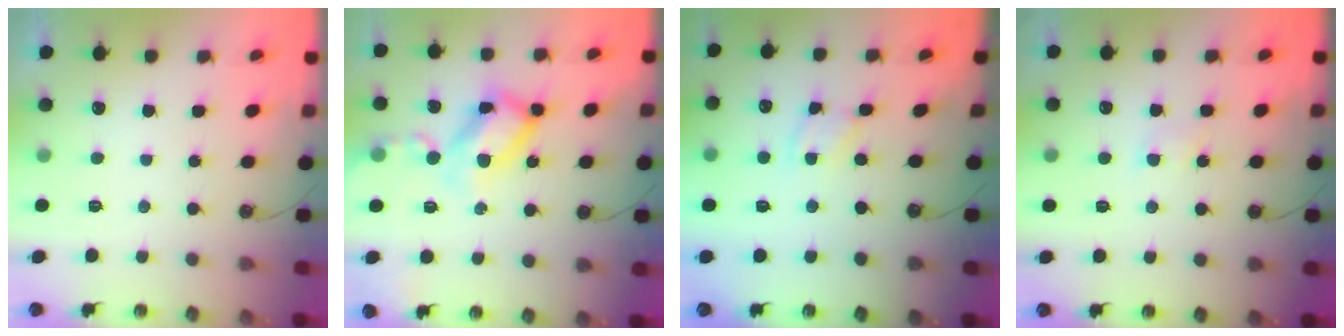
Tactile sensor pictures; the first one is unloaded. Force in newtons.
{"total": 16.2, "press": 16.0, "slide": 2.6}
{"total": 1.9, "press": 1.9, "slide": 0.3}
{"total": 4.1, "press": 4.0, "slide": 0.6}